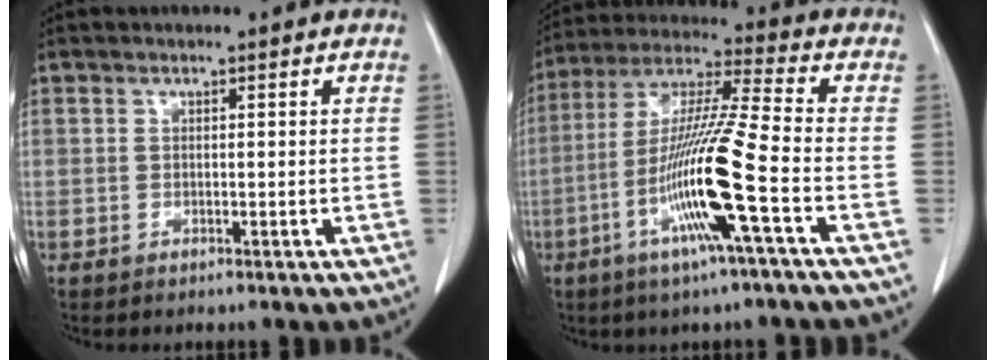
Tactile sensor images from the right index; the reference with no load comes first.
{"total": 15.4, "force": [-5.1, -1.1, 14.4], "torque": [-0.290, -0.013, -0.105]}